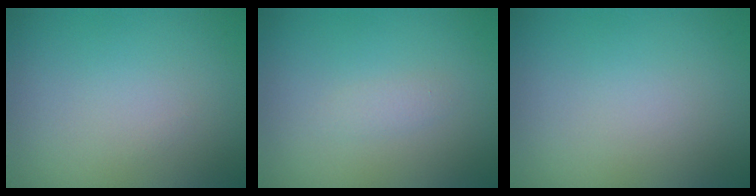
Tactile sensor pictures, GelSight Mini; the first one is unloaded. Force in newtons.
{"total": 0.8, "press": 0.8, "slide": 0.0}
{"total": 0.0}